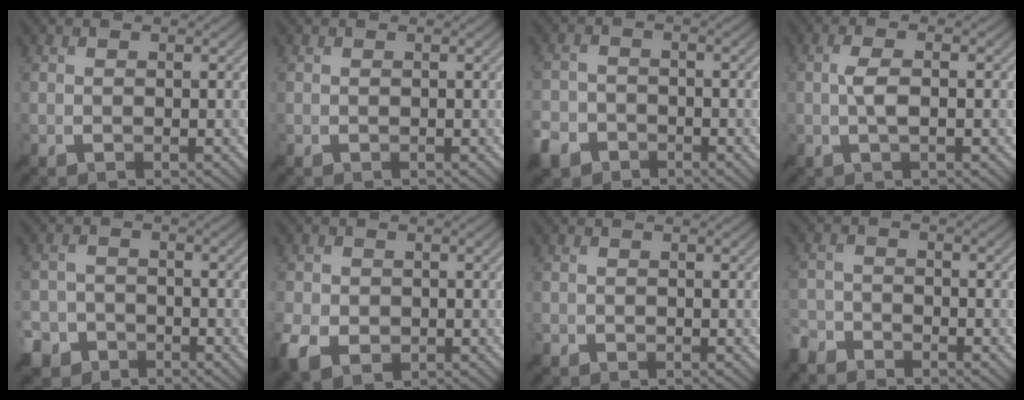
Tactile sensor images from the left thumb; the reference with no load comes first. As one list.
[{"total": 0.0}, {"total": 4.2, "force": [-3.0, 2.6, 1.4], "torque": [-0.039, -0.006, -0.067]}, {"total": 3.5, "force": [-0.3, 0.7, 3.4], "torque": [-0.074, 0.004, -0.010]}, {"total": 5.0, "force": [-3.5, 3.4, 1.2], "torque": [-0.023, -0.005, -0.067]}, {"total": 5.5, "force": [-2.0, 4.0, 3.2], "torque": [-0.081, -0.017, -0.042]}, {"total": 0.7, "force": [-0.5, 0.5, 0.0], "torque": [0.001, -0.003, -0.012]}, {"total": 3.4, "force": [-3.2, 1.2, 0.6], "torque": [-0.014, -0.006, -0.079]}]